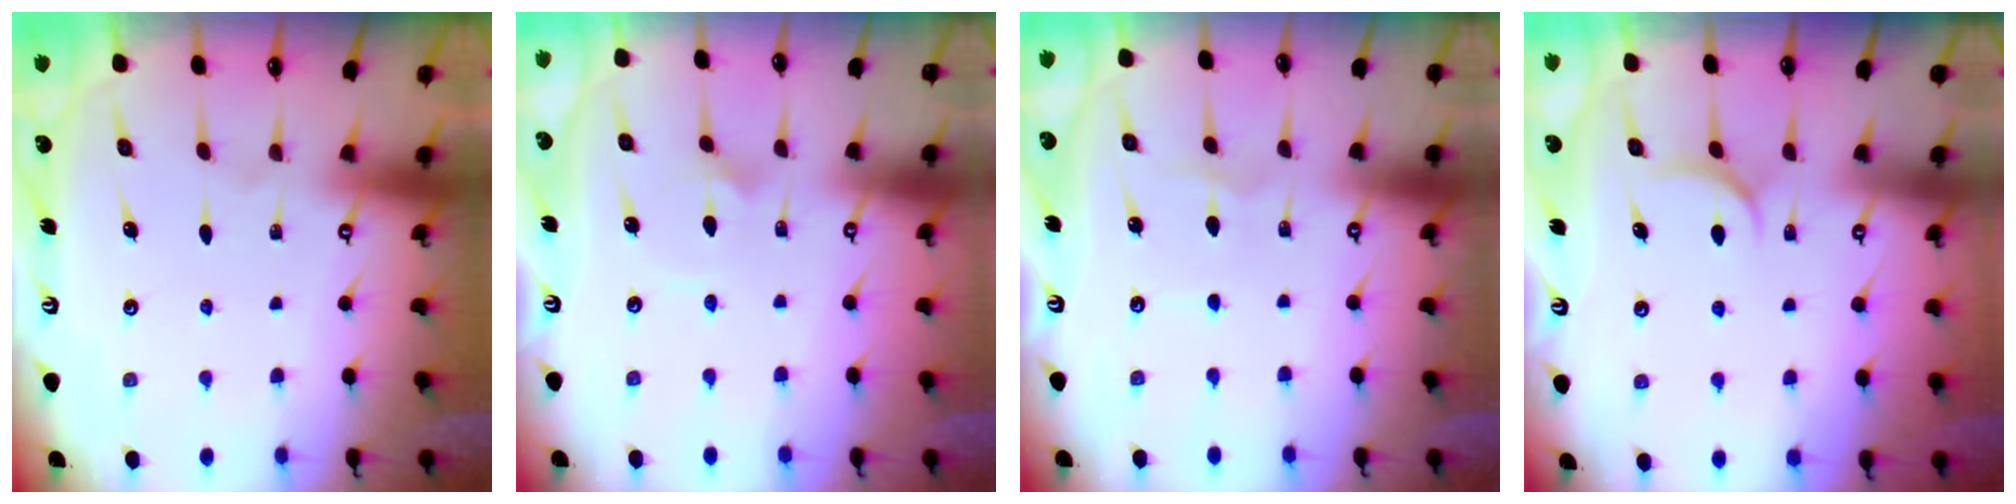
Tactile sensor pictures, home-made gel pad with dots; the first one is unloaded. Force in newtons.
{"total": 2.9, "press": 2.9, "slide": 0.4}
{"total": 1.3, "press": 1.3, "slide": 0.1}
{"total": 4.9, "press": 4.8, "slide": 0.8}